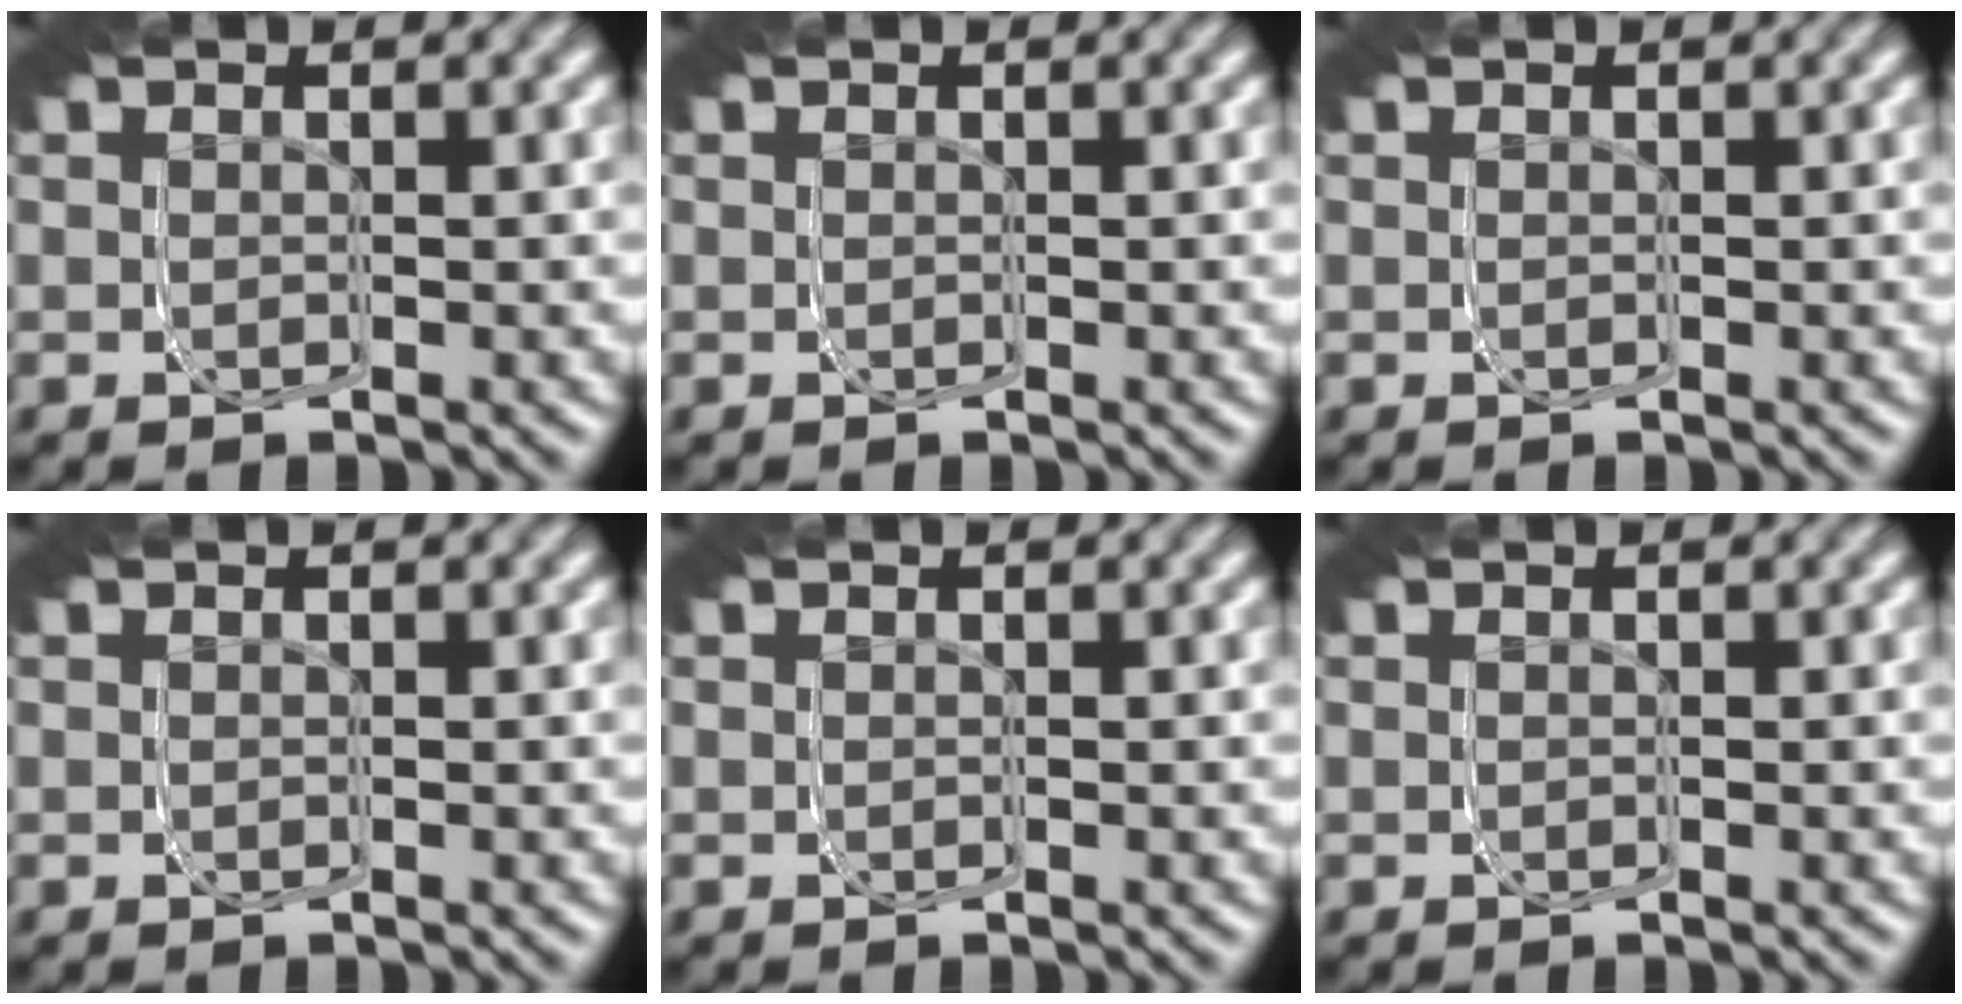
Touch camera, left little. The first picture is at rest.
{"total": 0.0}
{"total": 0.0}
{"total": 0.0}
{"total": 0.0}
{"total": 0.0}